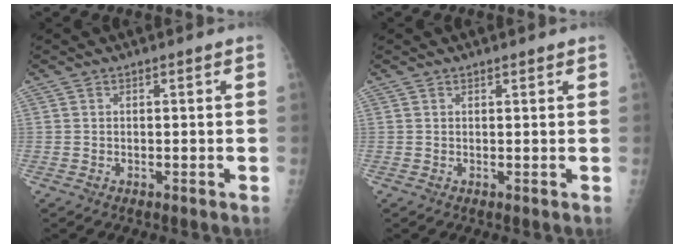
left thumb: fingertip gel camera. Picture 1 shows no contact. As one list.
[{"total": 0.8, "force": [0.7, 0.2, 0.3], "torque": [-0.005, -0.003, 0.010]}]